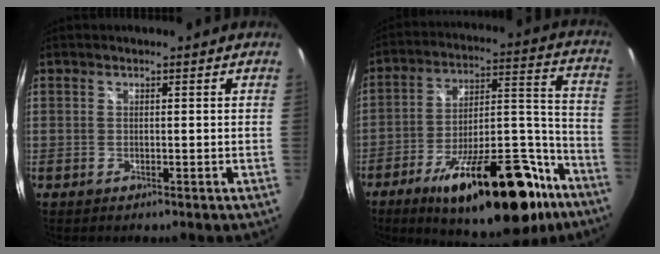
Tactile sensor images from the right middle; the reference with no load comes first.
{"total": 28.3, "force": [-17.8, 10.1, 19.6], "torque": [-0.288, 0.013, -0.258]}